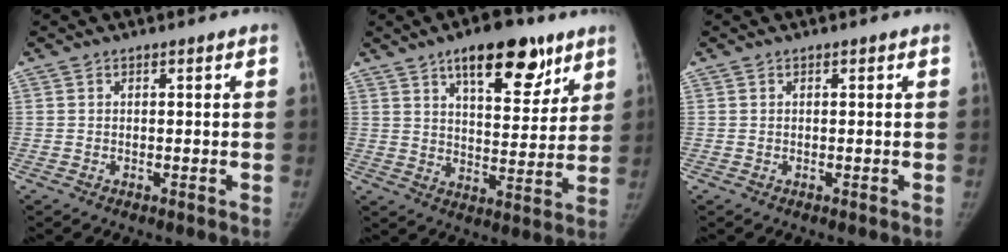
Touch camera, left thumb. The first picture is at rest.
{"total": 15.4, "force": [9.3, 6.5, 10.3], "torque": [-0.107, -0.041, 0.141]}
{"total": 0.0}